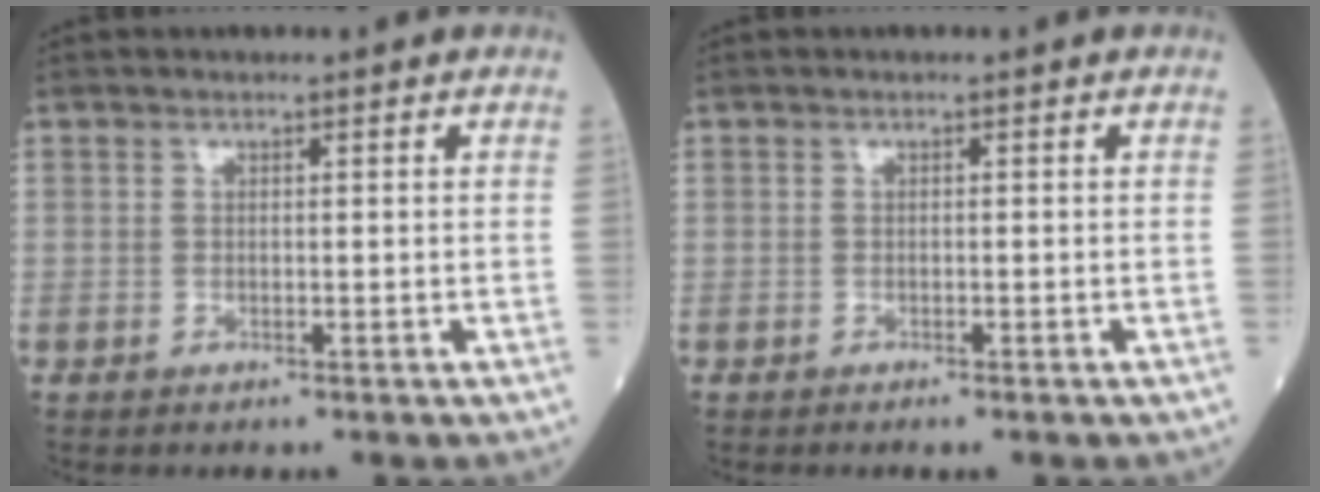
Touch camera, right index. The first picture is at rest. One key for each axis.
{"total": 1.3, "fx": -1.0, "fy": 0.1, "fz": 0.8, "tx": -0.008, "ty": -0.002, "tz": -0.013}